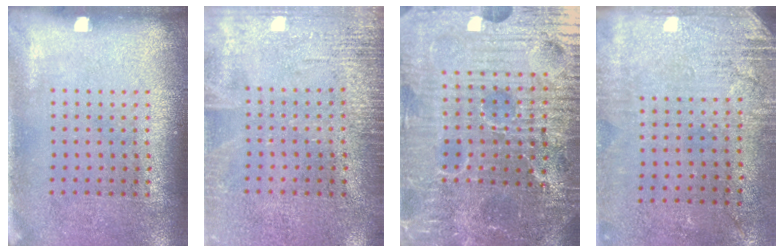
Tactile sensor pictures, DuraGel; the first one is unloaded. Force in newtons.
{"total": 2.4, "press": 2.4, "slide": 0.3}
{"total": 6.6, "press": 6.1, "slide": 2.7}
{"total": 2.8, "press": 2.3, "slide": 1.6}